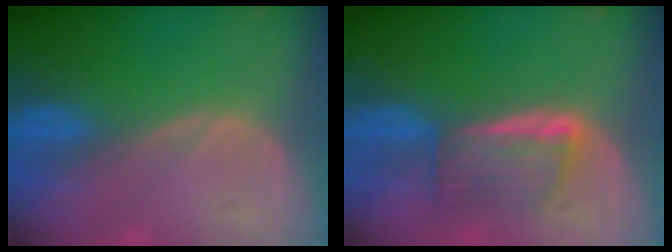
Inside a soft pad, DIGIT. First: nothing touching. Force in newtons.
{"total": 5.6, "press": 5.3, "slide": 1.7}